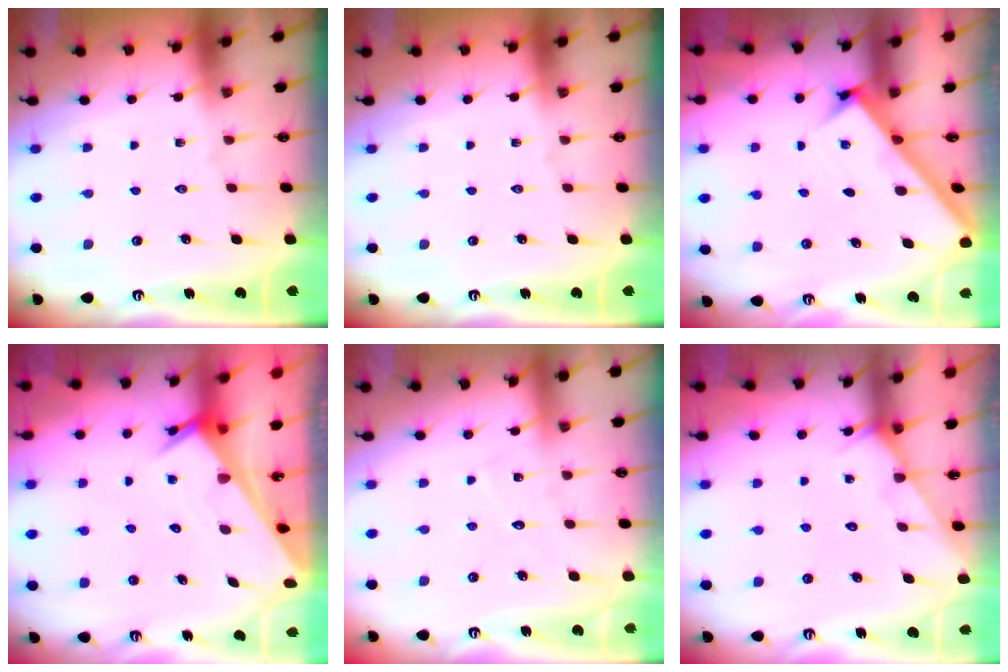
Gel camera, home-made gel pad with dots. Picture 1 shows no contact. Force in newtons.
{"total": 0.0}
{"total": 2.7, "press": 2.7, "slide": 0.3}
{"total": 3.1, "press": 3.1, "slide": 0.3}
{"total": 4.5, "press": 4.5, "slide": 0.4}
{"total": 4.4, "press": 4.4, "slide": 0.2}